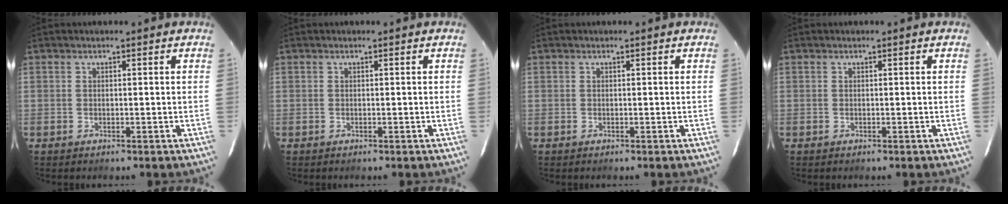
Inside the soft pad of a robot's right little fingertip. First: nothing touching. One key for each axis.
{"total": 0.0}
{"total": 0.0}
{"total": 0.0}